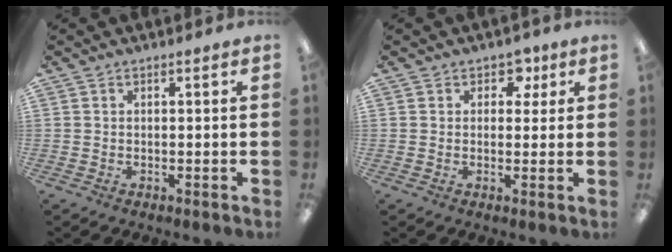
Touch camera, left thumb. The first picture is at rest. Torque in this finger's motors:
{"motor_torque": [-0.11, 0.05, -0.09, -0.19, 0.00]}